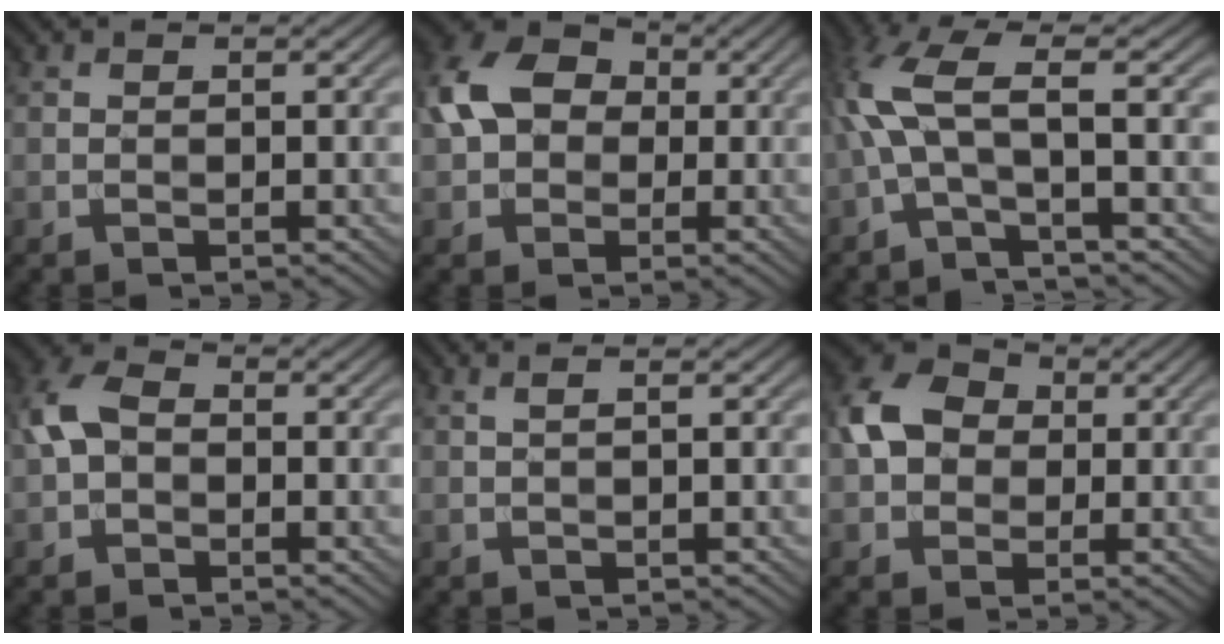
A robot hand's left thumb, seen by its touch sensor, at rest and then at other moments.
{"total": 8.1, "force": [0.6, 6.4, 4.9], "torque": [-0.111, 0.018, -0.003]}
{"total": 7.1, "force": [-0.4, 1.4, 6.9], "torque": [-0.164, 0.022, -0.026]}
{"total": 4.4, "force": [-0.3, 3.2, 3.1], "torque": [-0.070, 0.013, -0.016]}
{"total": 1.8, "force": [0.8, 0.5, 1.5], "torque": [-0.017, 0.003, -0.001]}
{"total": 6.6, "force": [0.4, 5.5, 3.6], "torque": [-0.078, 0.015, -0.004]}